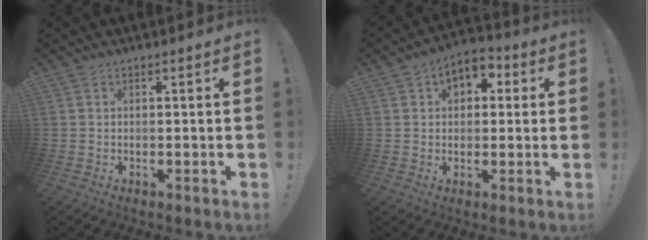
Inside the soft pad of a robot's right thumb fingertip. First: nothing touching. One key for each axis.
{"total": 6.9, "fx": 2.3, "fy": 5.2, "fz": 3.8, "tx": -0.046, "ty": -0.005, "tz": 0.042}